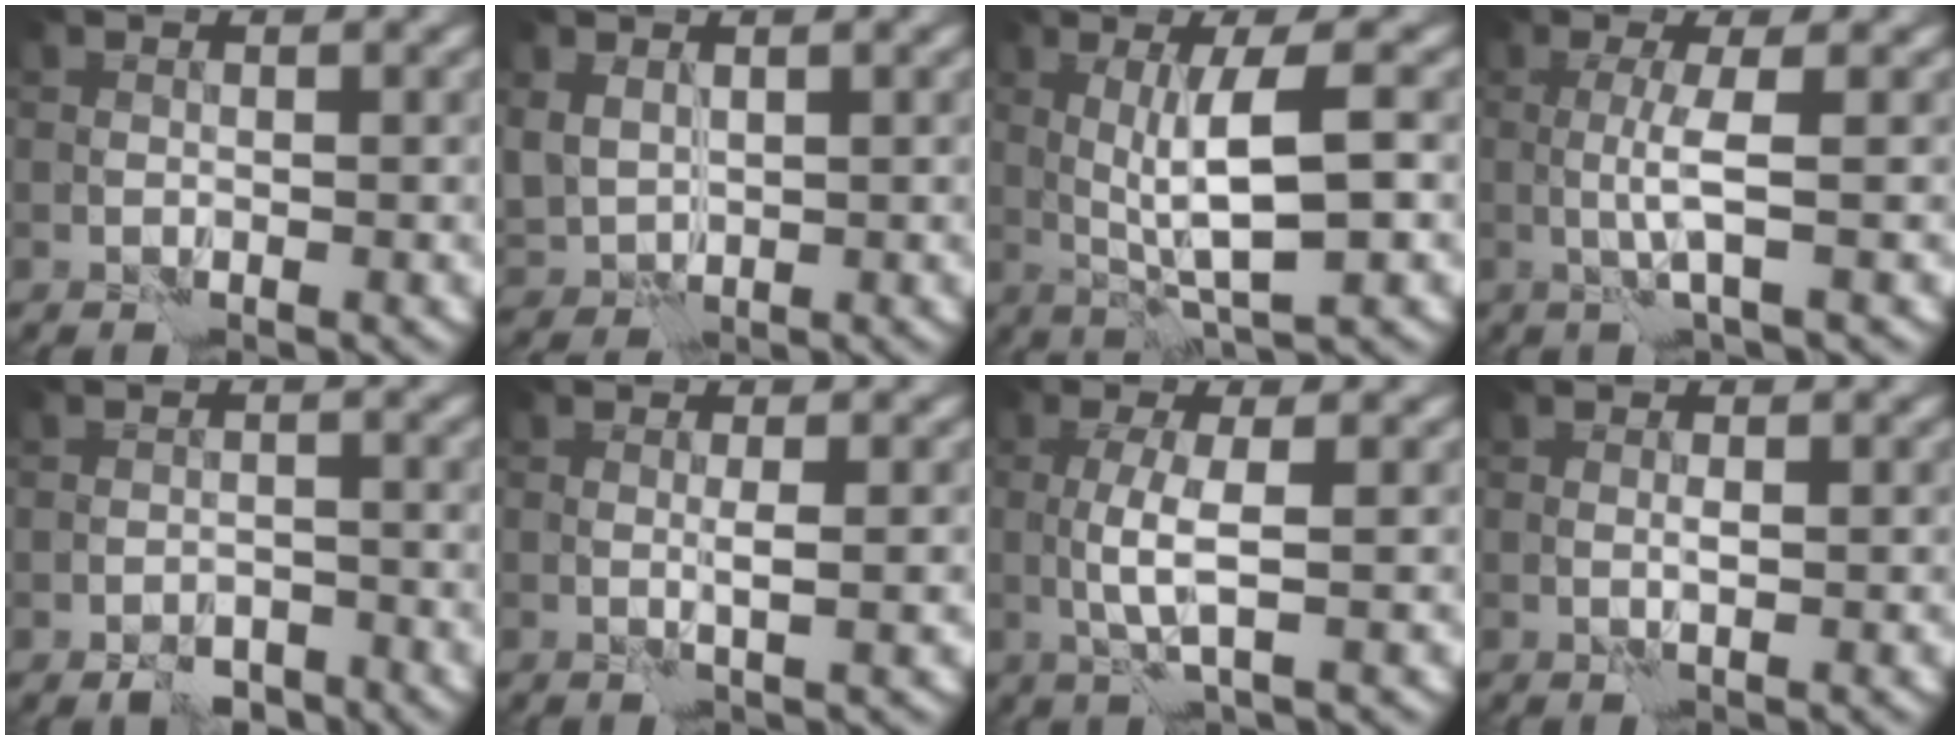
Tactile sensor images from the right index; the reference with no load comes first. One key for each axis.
{"total": 2.2, "fx": 1.1, "fy": 1.6, "fz": 1.1, "tx": -0.035, "ty": -0.006, "tz": 0.027}
{"total": 5.4, "fx": 0.6, "fy": 0.6, "fz": 5.3, "tx": -0.095, "ty": 0.000, "tz": 0.016}
{"total": 2.6, "fx": 0.3, "fy": 0.0, "fz": 2.5, "tx": -0.051, "ty": -0.008, "tz": 0.002}
{"total": 2.6, "fx": -2.0, "fy": 1.3, "fz": 1.0, "tx": -0.009, "ty": -0.001, "tz": -0.034}
{"total": 1.4, "fx": 0.4, "fy": -0.2, "fz": 1.3, "tx": -0.022, "ty": -0.004, "tz": 0.006}
{"total": 2.9, "fx": 0.3, "fy": 0.3, "fz": 2.9, "tx": -0.061, "ty": -0.005, "tz": 0.004}
{"total": 0.7, "fx": 0.4, "fy": -0.2, "fz": 0.5, "tx": -0.009, "ty": -0.004, "tz": 0.008}